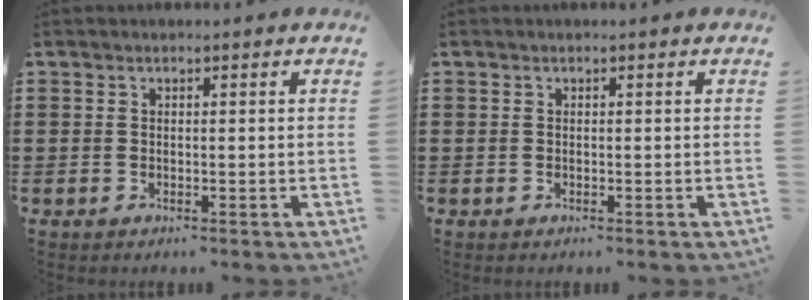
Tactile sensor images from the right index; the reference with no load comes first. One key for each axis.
{"total": 0.0}